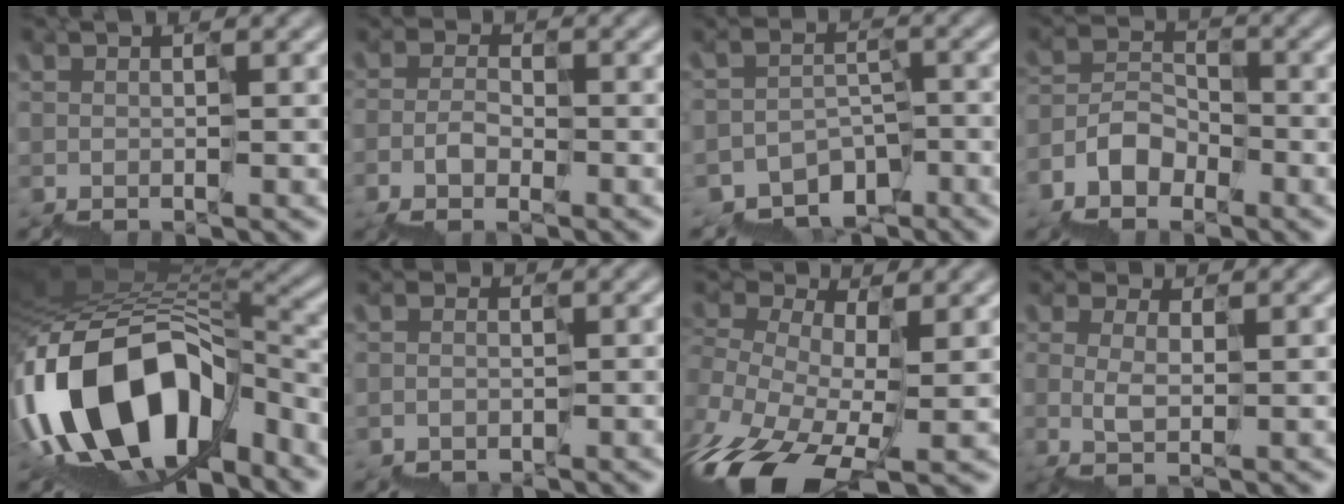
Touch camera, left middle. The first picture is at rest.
{"total": 1.4, "force": [-1.1, 0.8, 0.4], "torque": [-0.014, 0.009, -0.017]}
{"total": 4.7, "force": [-3.9, 2.5, 0.8], "torque": [-0.001, 0.004, -0.061]}
{"total": 3.5, "force": [-2.5, 2.3, 0.6], "torque": [-0.017, 0.015, -0.047]}
{"total": 14.9, "force": [-6.1, 8.6, 10.6], "torque": [-0.201, 0.018, -0.099]}
{"total": 1.8, "force": [-1.5, 0.1, -0.9], "torque": [0.004, 0.000, -0.022]}
{"total": 7.7, "force": [-2.6, 5.1, 5.2], "torque": [-0.124, -0.002, -0.041]}
{"total": 1.1, "force": [0.8, 0.5, 0.7], "torque": [-0.022, 0.004, 0.024]}